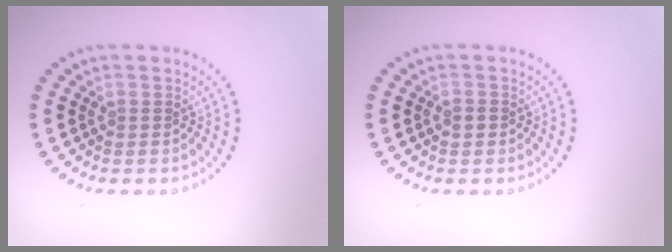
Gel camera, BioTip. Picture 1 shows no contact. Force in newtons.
{"total": 1.3, "press": 1.3, "slide": 0.1}